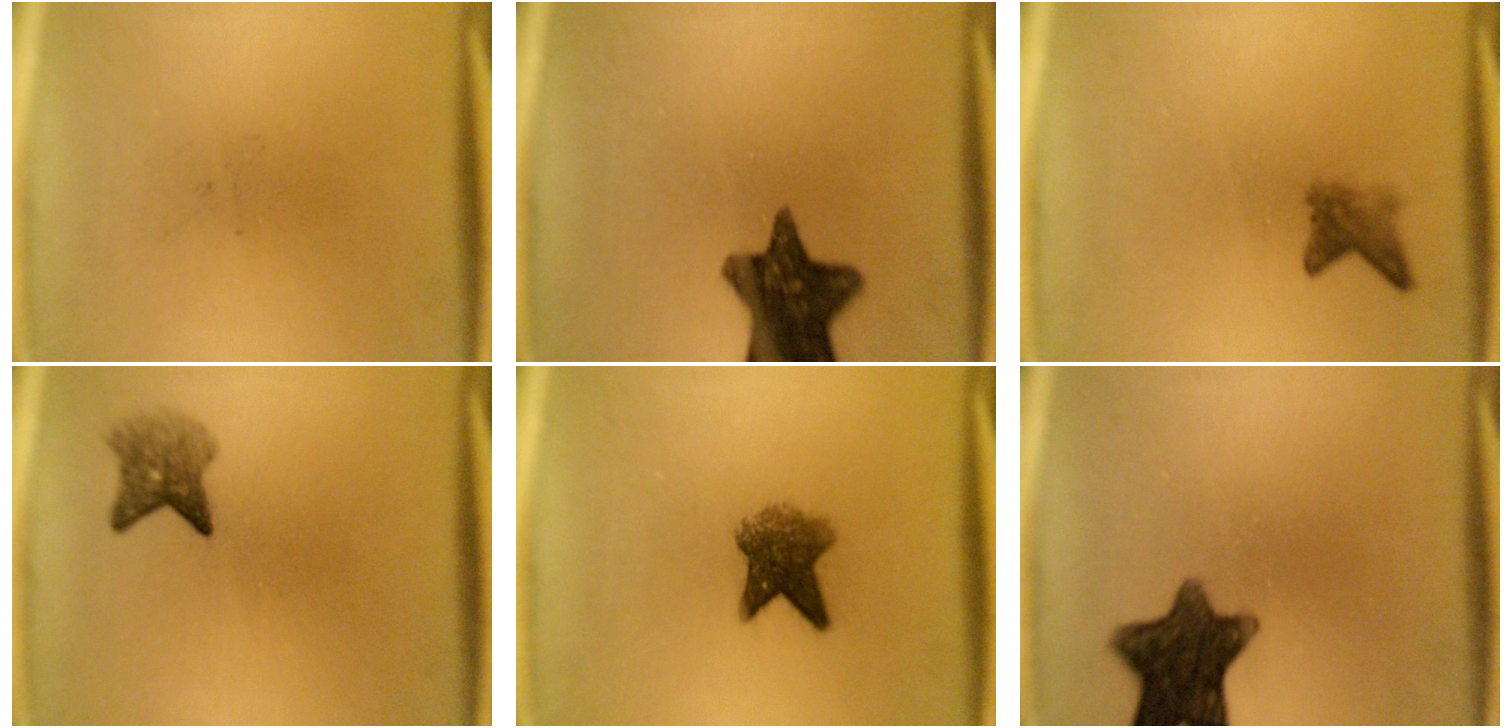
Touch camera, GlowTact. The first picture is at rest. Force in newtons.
{"total": 12.6}
{"total": 2.3}
{"total": 3.5}
{"total": 5.9}
{"total": 11.4}